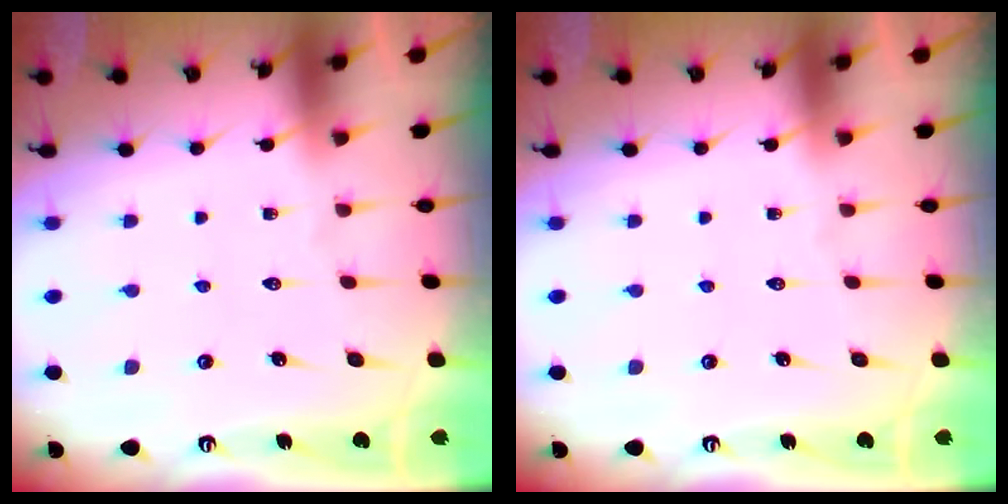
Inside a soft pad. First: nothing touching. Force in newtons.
{"total": 0.0}